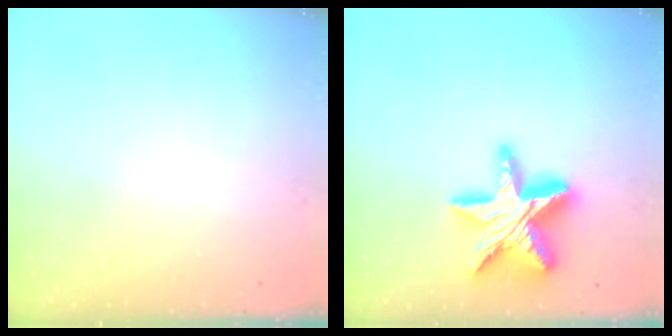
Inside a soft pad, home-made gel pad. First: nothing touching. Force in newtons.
{"total": 22.2, "press": 22.1, "slide": 1.9}